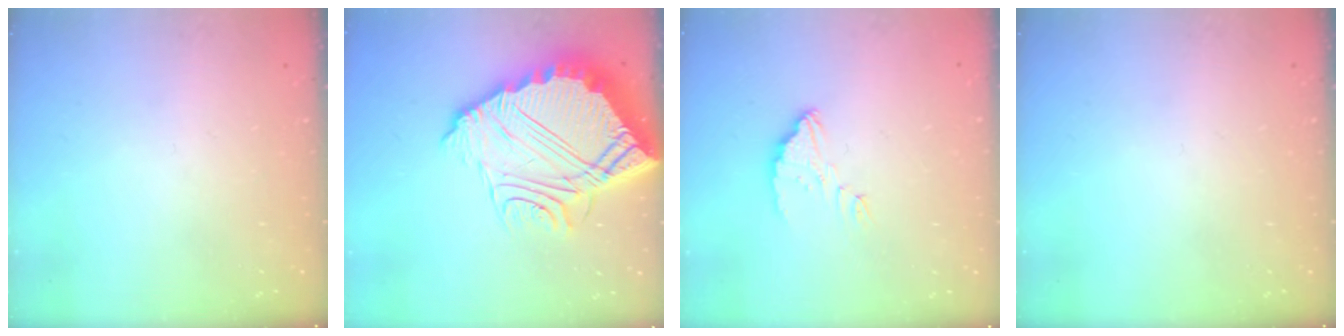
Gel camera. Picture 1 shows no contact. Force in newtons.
{"total": 17.8, "press": 17.7, "slide": 1.7}
{"total": 3.7, "press": 3.6, "slide": 0.3}
{"total": 0.0}